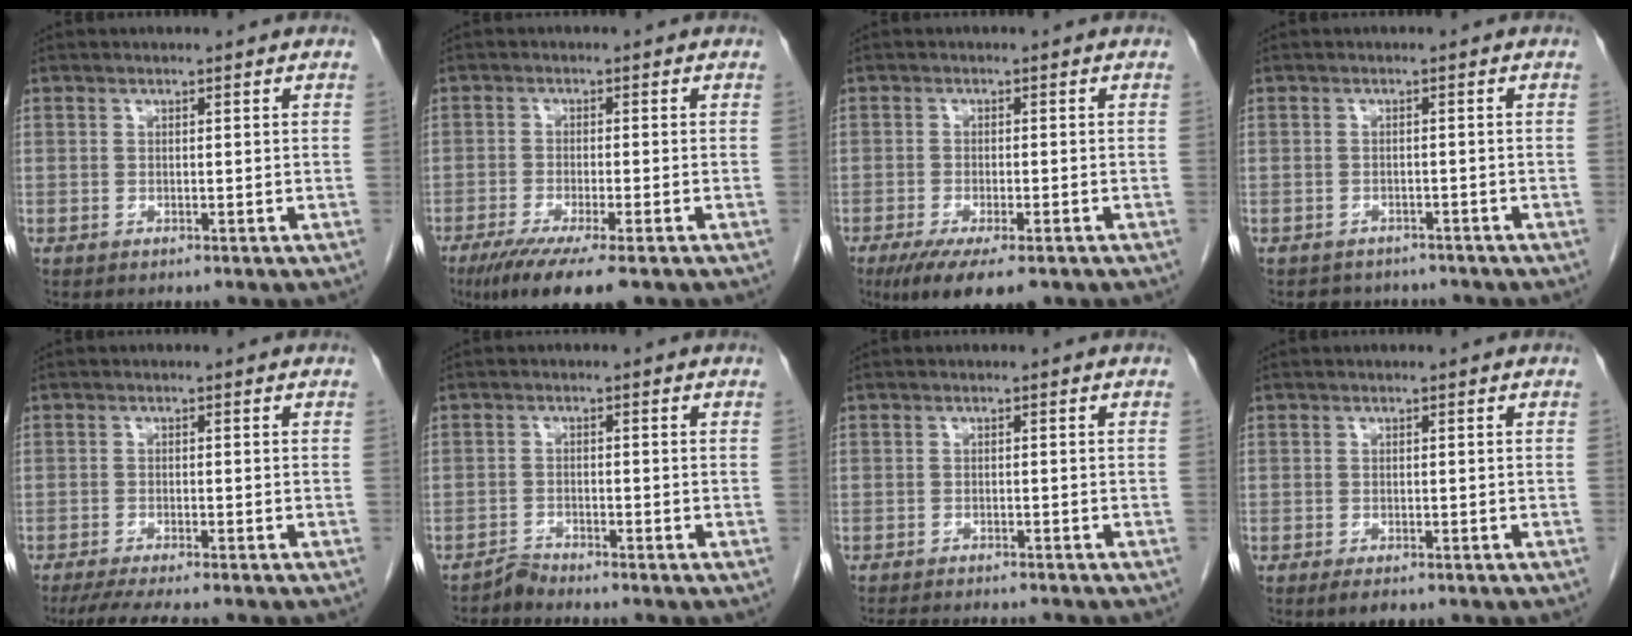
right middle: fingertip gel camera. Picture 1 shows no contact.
{"total": 8.7, "force": [-5.8, 0.9, 6.4], "torque": [-0.101, -0.021, -0.091]}
{"total": 9.0, "force": [-6.1, 2.2, 6.2], "torque": [-0.091, -0.018, -0.092]}
{"total": 4.5, "force": [-3.9, 2.1, 0.3], "torque": [-0.005, 0.006, -0.048]}
{"total": 7.4, "force": [-6.2, 0.6, 3.9], "torque": [-0.055, -0.016, -0.097]}
{"total": 1.8, "force": [-1.7, -0.3, -0.5], "torque": [0.013, -0.010, -0.034]}
{"total": 7.7, "force": [-7.1, 1.0, 2.8], "torque": [-0.036, -0.010, -0.098]}
{"total": 3.1, "force": [-2.0, 1.1, 2.2], "torque": [-0.033, -0.006, -0.027]}